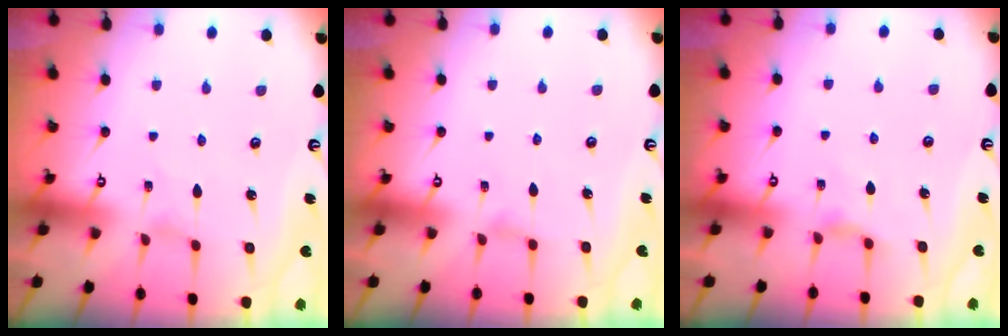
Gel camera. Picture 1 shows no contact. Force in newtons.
{"total": 0.8, "press": 0.8, "slide": 0.2}
{"total": 2.6, "press": 2.5, "slide": 0.5}